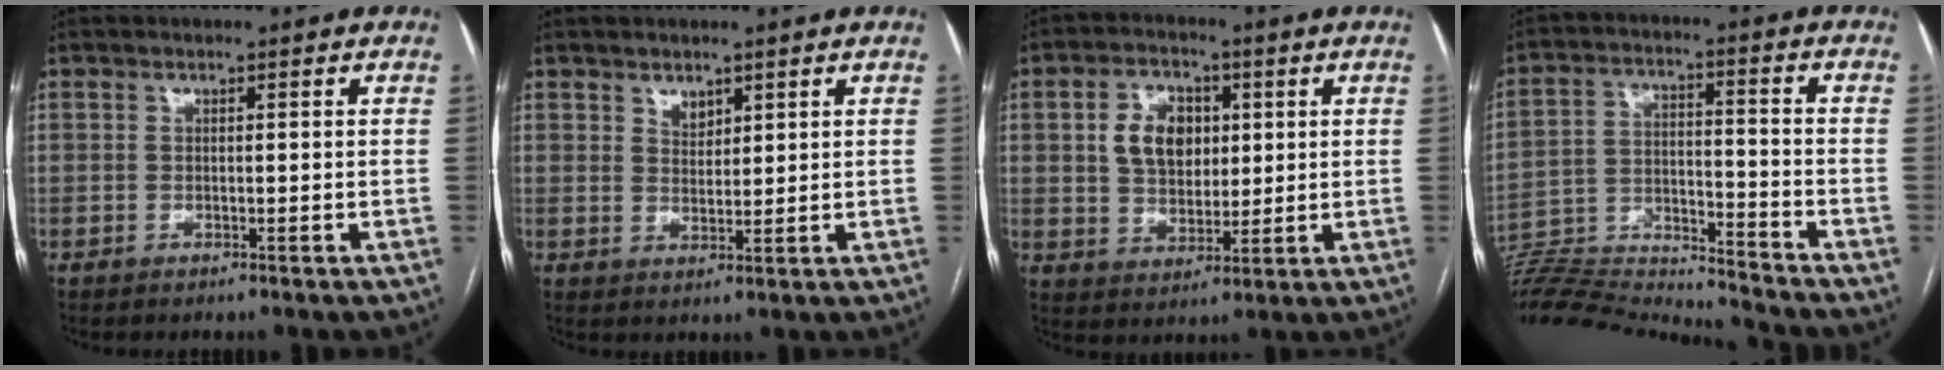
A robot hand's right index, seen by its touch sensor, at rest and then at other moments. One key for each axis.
{"total": 2.5, "fx": 1.7, "fy": 1.4, "fz": 1.0, "tx": -0.019, "ty": -0.002, "tz": 0.035}
{"total": 8.6, "fx": 2.1, "fy": 6.0, "fz": 5.8, "tx": -0.115, "ty": 0.017, "tz": 0.044}
{"total": 18.8, "fx": -18.4, "fy": -1.0, "fz": 4.1, "tx": -0.087, "ty": 0.009, "tz": -0.299}